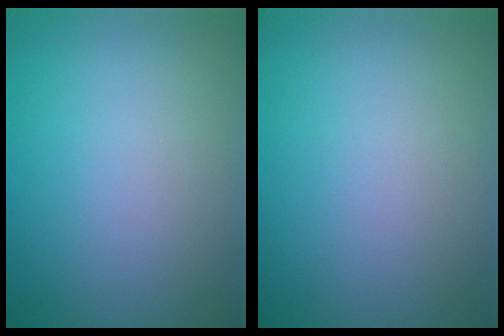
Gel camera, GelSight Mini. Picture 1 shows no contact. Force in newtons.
{"total": 0.0}